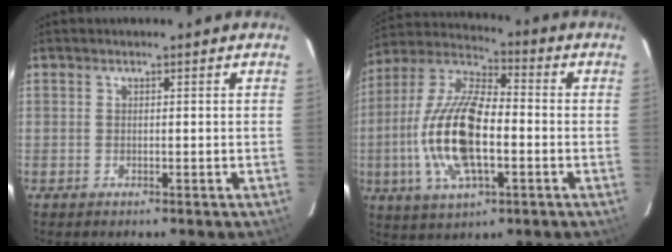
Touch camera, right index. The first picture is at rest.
{"total": 18.2, "force": [-3.3, 7.5, 16.2], "torque": [-0.338, 0.000, -0.068]}